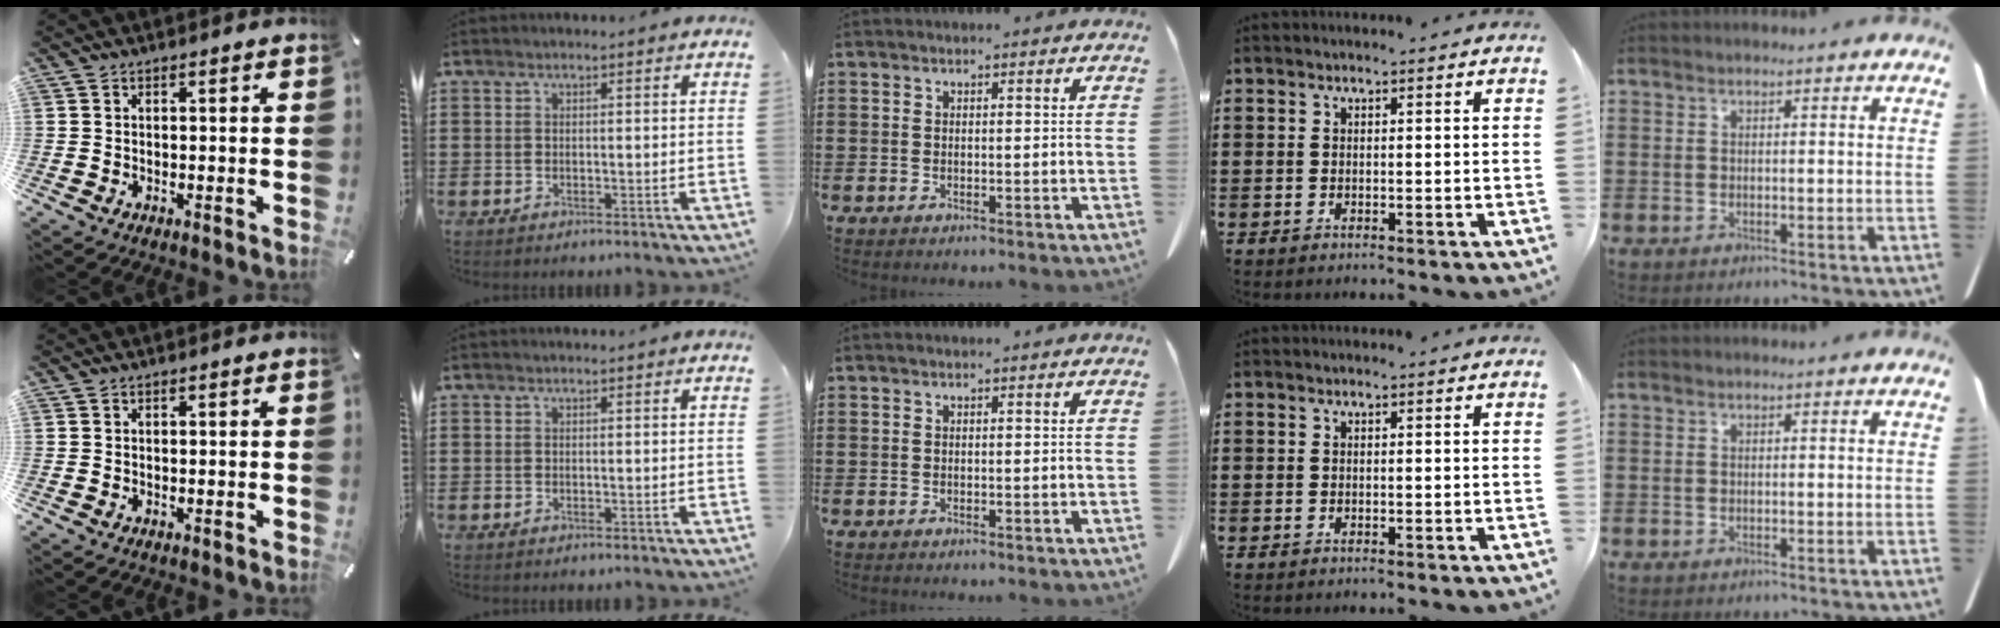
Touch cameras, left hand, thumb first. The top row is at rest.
{}